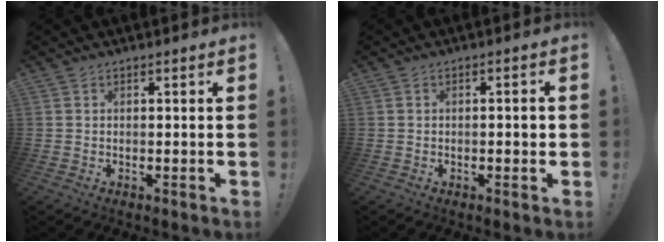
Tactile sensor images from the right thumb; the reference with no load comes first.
{"total": 2.1, "force": [-0.5, 0.5, 2.0], "torque": [-0.026, 0.002, -0.010]}